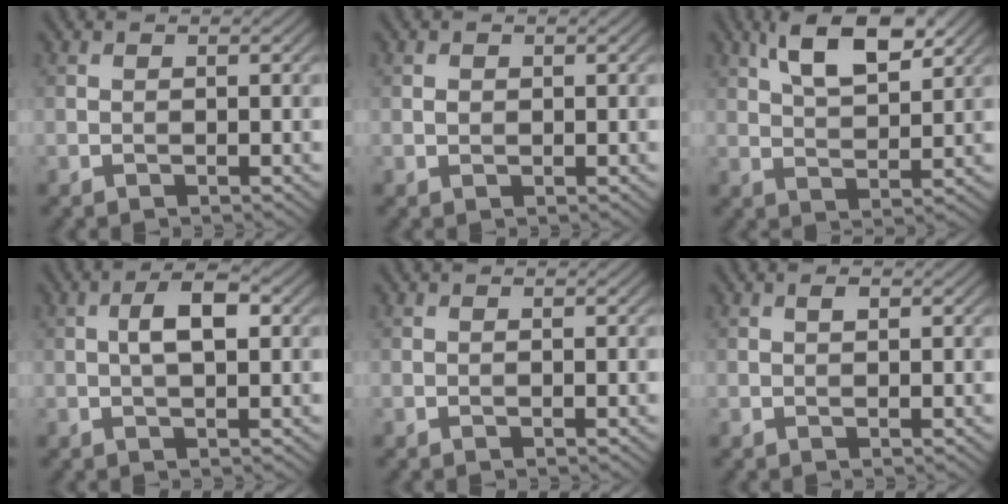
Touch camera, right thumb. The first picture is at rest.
{"total": 0.7, "force": [0.2, 0.6, 0.4], "torque": [-0.011, 0.000, 0.003]}
{"total": 8.0, "force": [4.3, 3.1, 6.0], "torque": [-0.119, 0.010, 0.083]}
{"total": 4.2, "force": [0.6, 1.5, 3.9], "torque": [-0.075, 0.010, 0.008]}
{"total": 0.0}
{"total": 0.8, "force": [0.4, 0.3, 0.6], "torque": [-0.012, 0.000, 0.008]}